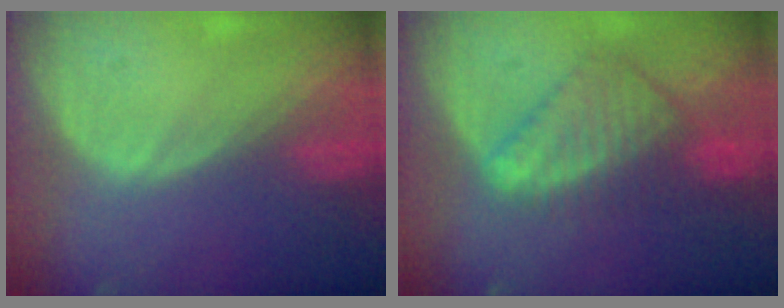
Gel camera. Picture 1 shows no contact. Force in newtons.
{"total": 8.1, "press": 7.2, "slide": 3.7}